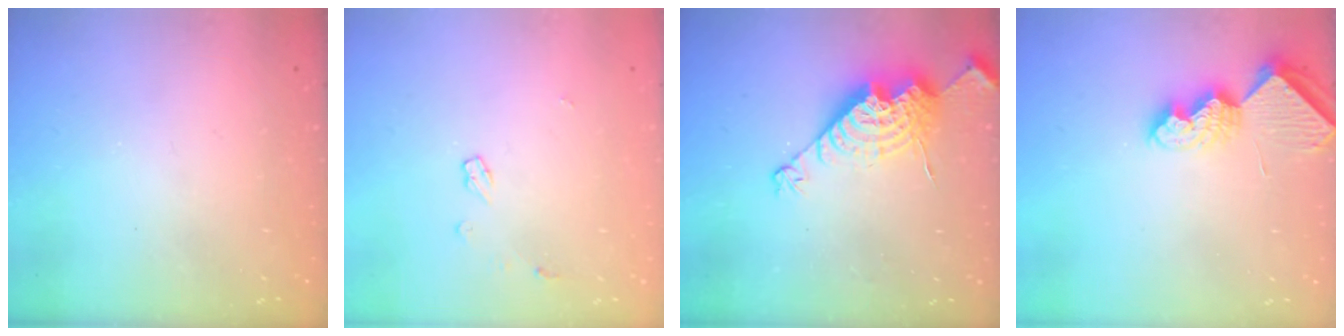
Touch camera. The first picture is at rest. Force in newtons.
{"total": 4.8, "press": 4.8, "slide": 0.6}
{"total": 14.7, "press": 14.7, "slide": 1.2}
{"total": 8.1, "press": 8.1, "slide": 0.8}